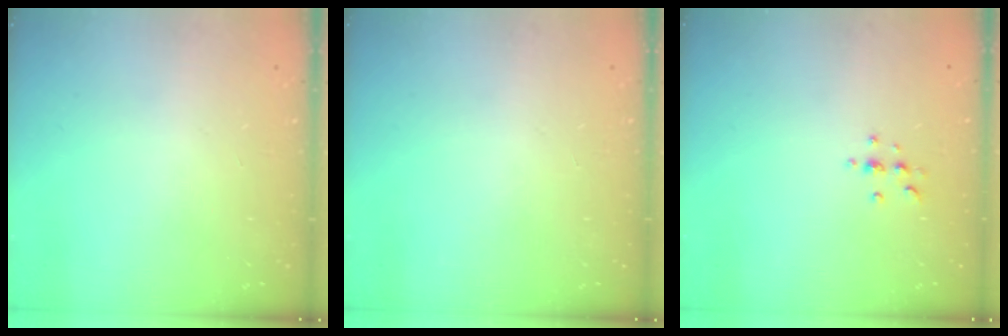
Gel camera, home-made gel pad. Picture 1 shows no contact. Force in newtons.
{"total": 0.0}
{"total": 2.7, "press": 2.7, "slide": 0.3}